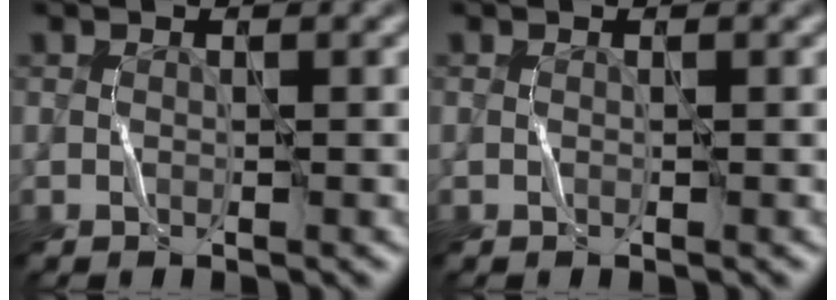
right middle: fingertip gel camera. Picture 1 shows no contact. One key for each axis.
{"total": 0.0}